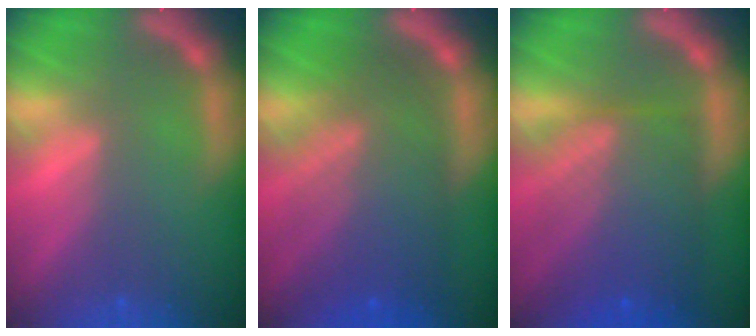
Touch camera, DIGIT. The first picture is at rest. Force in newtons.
{"total": 9.5}
{"total": 9.0}